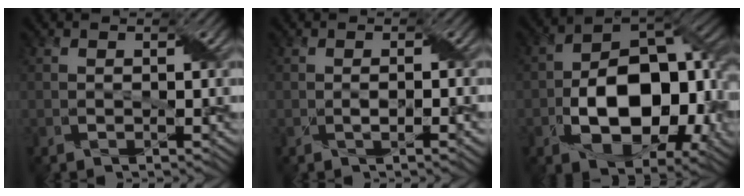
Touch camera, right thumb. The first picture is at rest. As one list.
[{"total": 2.1, "force": [-0.4, 0.3, 2.0], "torque": [-0.040, 0.001, -0.006]}, {"total": 14.9, "force": [-3.2, 8.8, 11.5], "torque": [-0.182, -0.008, -0.061]}]